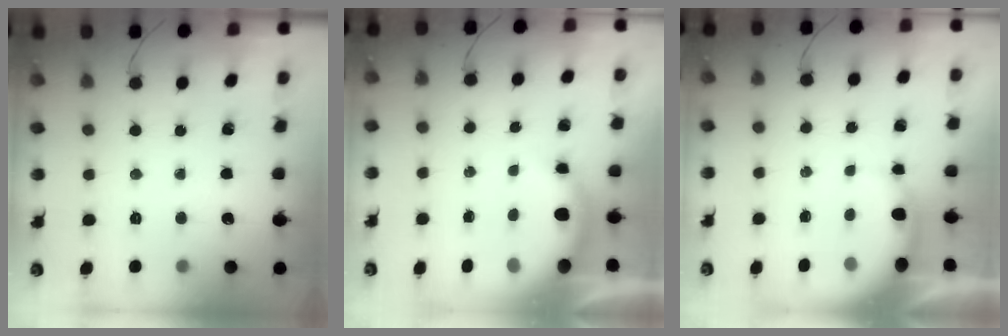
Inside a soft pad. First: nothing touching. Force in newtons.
{"total": 6.7, "press": 6.6, "slide": 0.8}
{"total": 4.8, "press": 4.8, "slide": 0.7}